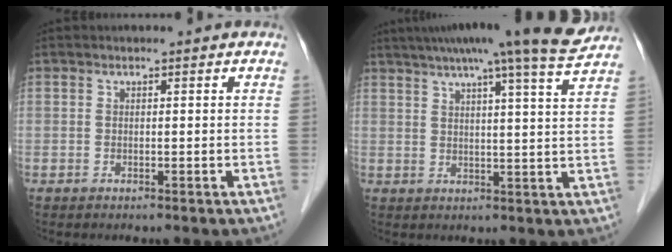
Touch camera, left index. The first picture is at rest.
{"total": 15.8, "force": [13.4, -1.2, 8.4], "torque": [-0.137, -0.002, 0.170]}